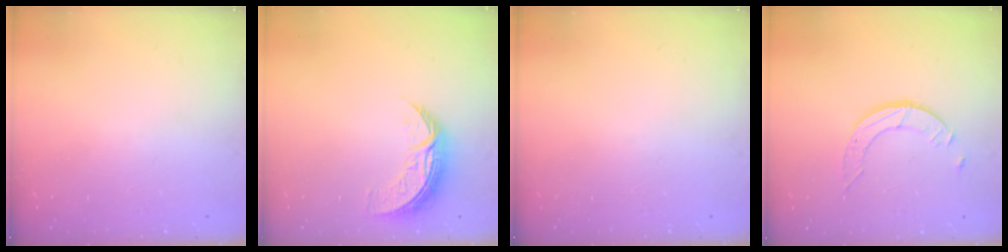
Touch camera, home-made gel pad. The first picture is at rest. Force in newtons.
{"total": 8.4, "press": 8.4, "slide": 0.4}
{"total": 0.0}
{"total": 4.0, "press": 4.0, "slide": 0.2}